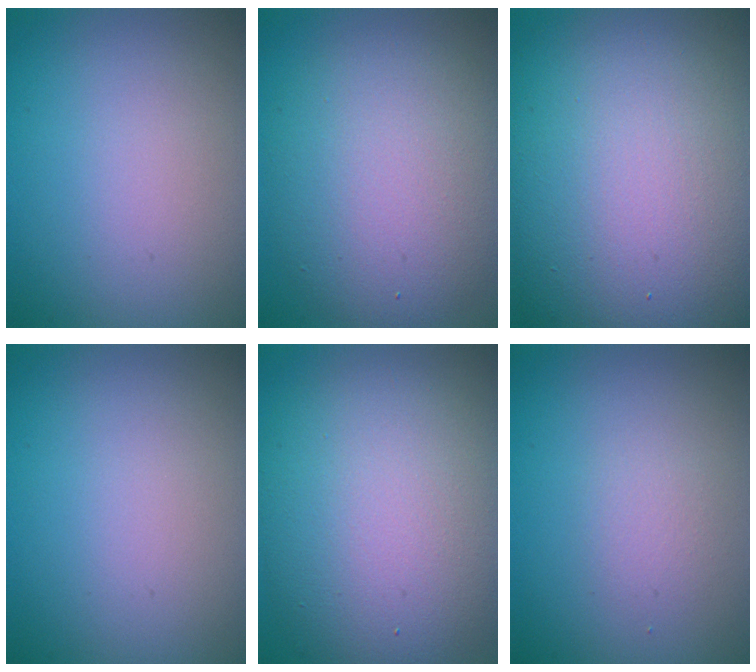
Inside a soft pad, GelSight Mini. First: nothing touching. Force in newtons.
{"total": 7.7, "press": 7.7, "slide": 0.2}
{"total": 18.7, "press": 18.7, "slide": 0.8}
{"total": 0.0}
{"total": 11.1, "press": 11.1, "slide": 0.6}
{"total": 1.3, "press": 1.3, "slide": 0.0}